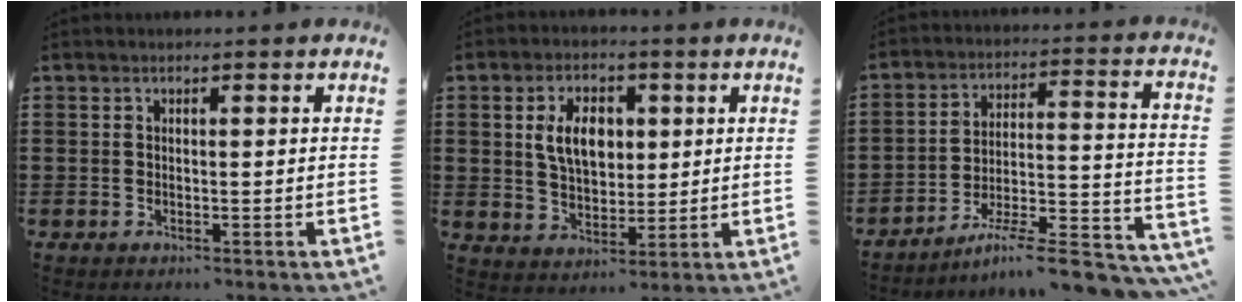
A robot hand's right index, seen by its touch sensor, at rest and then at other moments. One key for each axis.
{"total": 7.3, "fx": 1.7, "fy": 4.6, "fz": 5.4, "tx": -0.118, "ty": 0.010, "tz": 0.023}
{"total": 9.1, "fx": -7.6, "fy": 0.7, "fz": 5.0, "tx": -0.066, "ty": 0.007, "tz": -0.145}